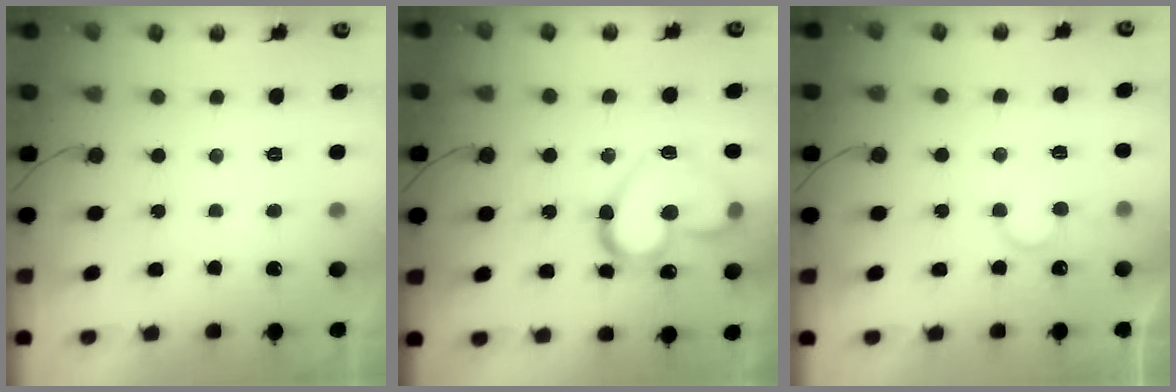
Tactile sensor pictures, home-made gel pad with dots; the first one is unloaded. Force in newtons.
{"total": 18.4, "press": 18.2, "slide": 2.0}
{"total": 6.8, "press": 6.8, "slide": 0.6}